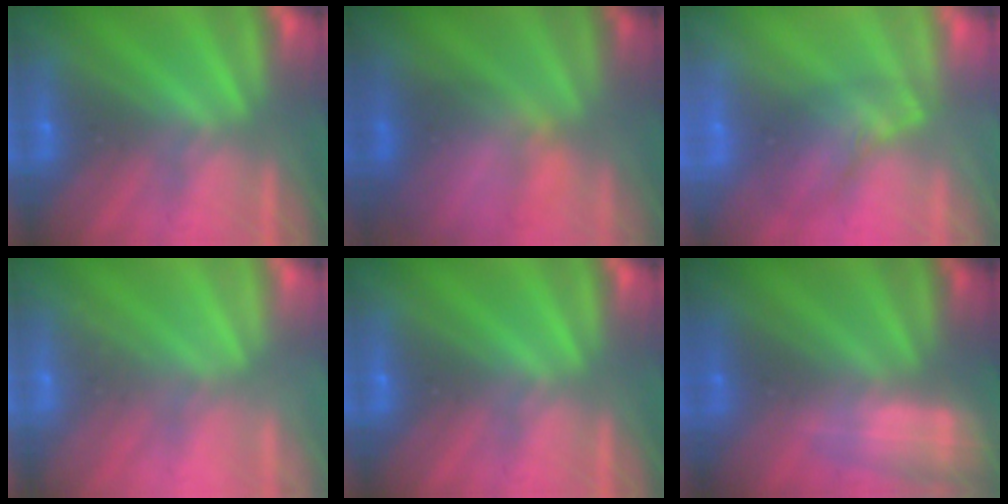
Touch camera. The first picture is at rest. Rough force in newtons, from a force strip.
{"total": 4.4}
{"total": 2.5}
{"total": 2.3}
{"total": 0.0}
{"total": 2.5}